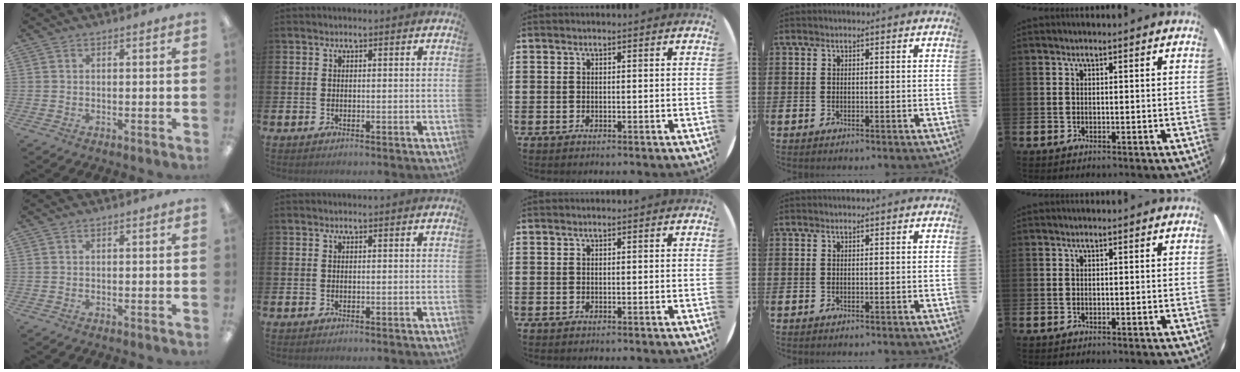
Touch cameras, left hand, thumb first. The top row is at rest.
{}